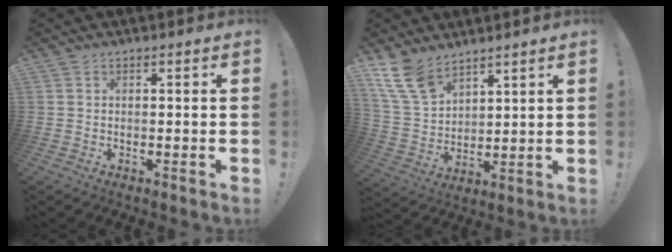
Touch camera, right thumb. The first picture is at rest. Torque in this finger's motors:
{"motor_torque": [0.02, 0.09, 0.19, 0.73, 0.01]}